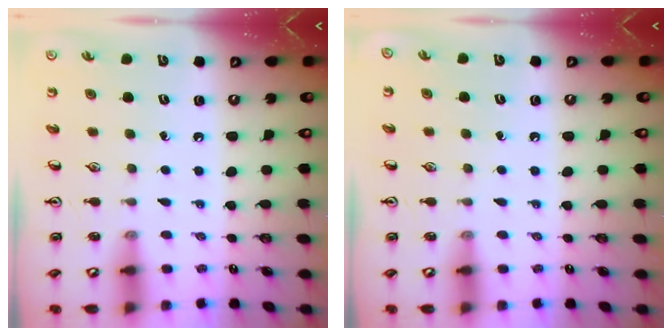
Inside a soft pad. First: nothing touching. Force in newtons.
{"total": 0.0}